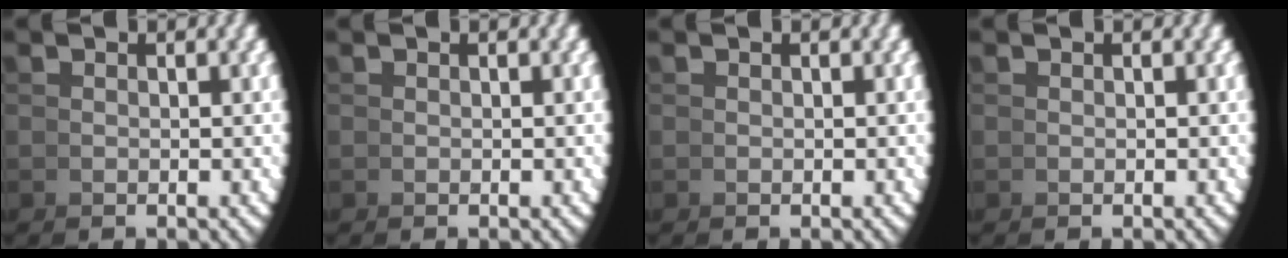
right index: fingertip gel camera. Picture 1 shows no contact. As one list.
[{"total": 0.0}, {"total": 0.0}, {"total": 0.0}]